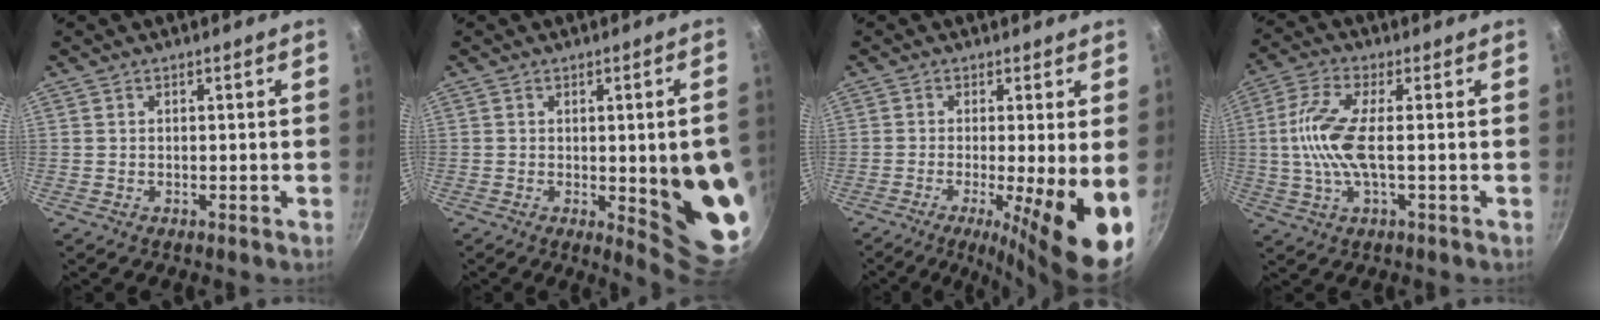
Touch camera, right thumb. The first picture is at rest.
{"total": 14.3, "force": [-1.5, 3.7, 13.7], "torque": [-0.139, -0.005, -0.010]}
{"total": 12.7, "force": [-3.0, 1.8, 12.2], "torque": [-0.184, -0.014, -0.042]}
{"total": 9.8, "force": [-0.3, 2.9, 9.4], "torque": [-0.208, 0.010, -0.013]}